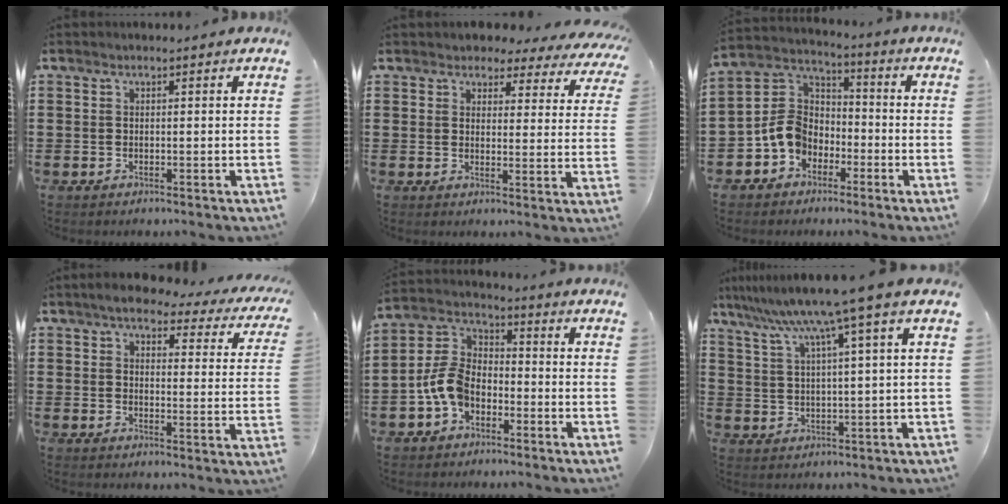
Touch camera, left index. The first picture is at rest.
{"total": 3.4, "force": [3.1, 1.1, 0.6], "torque": [-0.024, -0.017, 0.051]}
{"total": 7.7, "force": [-3.0, 6.1, 3.6], "torque": [-0.114, 0.009, -0.068]}
{"total": 5.7, "force": [4.9, 1.4, 2.6], "torque": [-0.056, -0.022, 0.081]}
{"total": 7.9, "force": [-3.3, 5.1, 5.0], "torque": [-0.147, -0.003, -0.076]}
{"total": 8.3, "force": [5.6, -0.7, 6.0], "torque": [-0.135, -0.029, 0.092]}